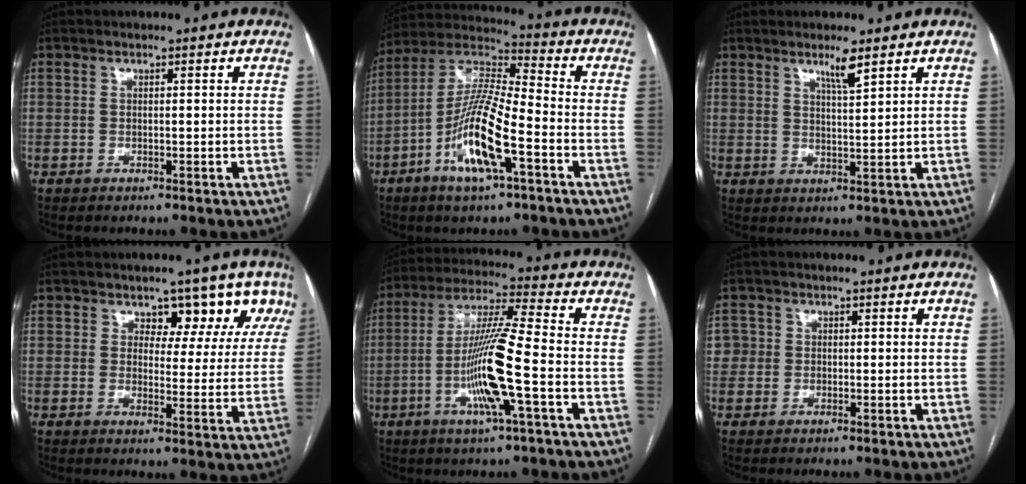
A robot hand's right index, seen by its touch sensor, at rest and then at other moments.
{"total": 14.3, "force": [-5.5, 2.4, 13.0], "torque": [-0.261, -0.002, -0.106]}
{"total": 3.6, "force": [2.5, 0.0, 2.6], "torque": [-0.050, -0.007, 0.047]}
{"total": 8.4, "force": [5.5, 4.9, 4.2], "torque": [-0.035, 0.004, 0.056]}
{"total": 13.0, "force": [-3.5, 0.0, 12.5], "torque": [-0.241, -0.004, -0.070]}
{"total": 2.5, "force": [0.3, 2.5, 0.1], "torque": [0.018, 0.012, 0.007]}